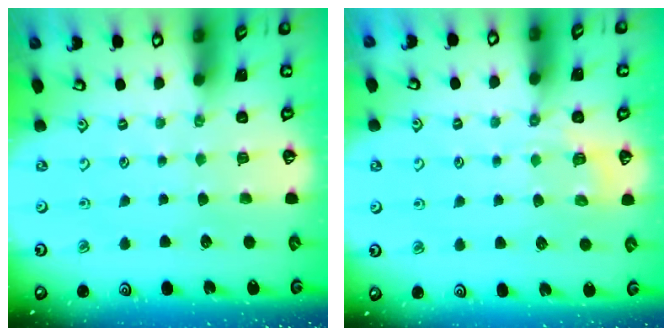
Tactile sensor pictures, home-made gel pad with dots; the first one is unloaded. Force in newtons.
{"total": 5.1, "press": 4.9, "slide": 1.4}